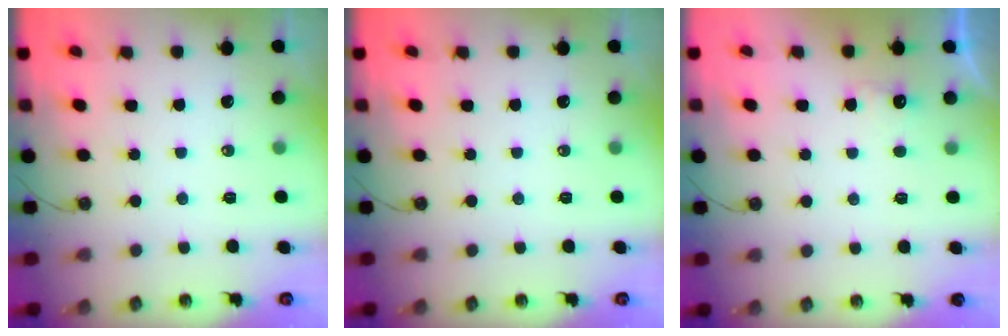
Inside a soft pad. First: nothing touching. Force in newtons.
{"total": 0.0}
{"total": 4.6, "press": 4.5, "slide": 0.9}